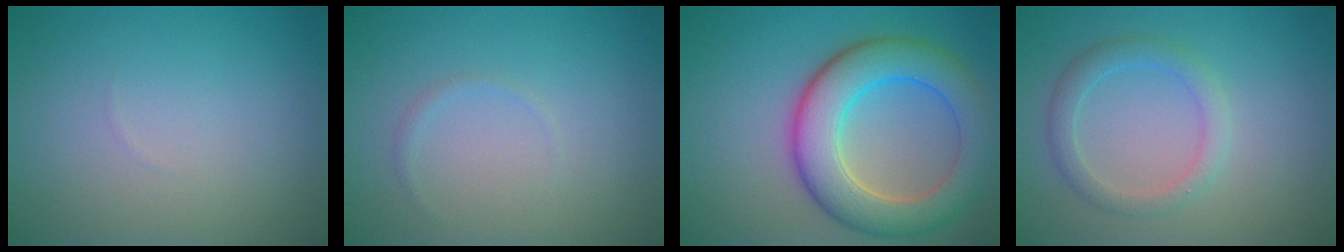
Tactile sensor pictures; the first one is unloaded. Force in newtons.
{"total": 0.6, "press": 0.6, "slide": 0.1}
{"total": 8.3, "press": 8.3, "slide": 0.4}
{"total": 2.3, "press": 2.3, "slide": 0.1}